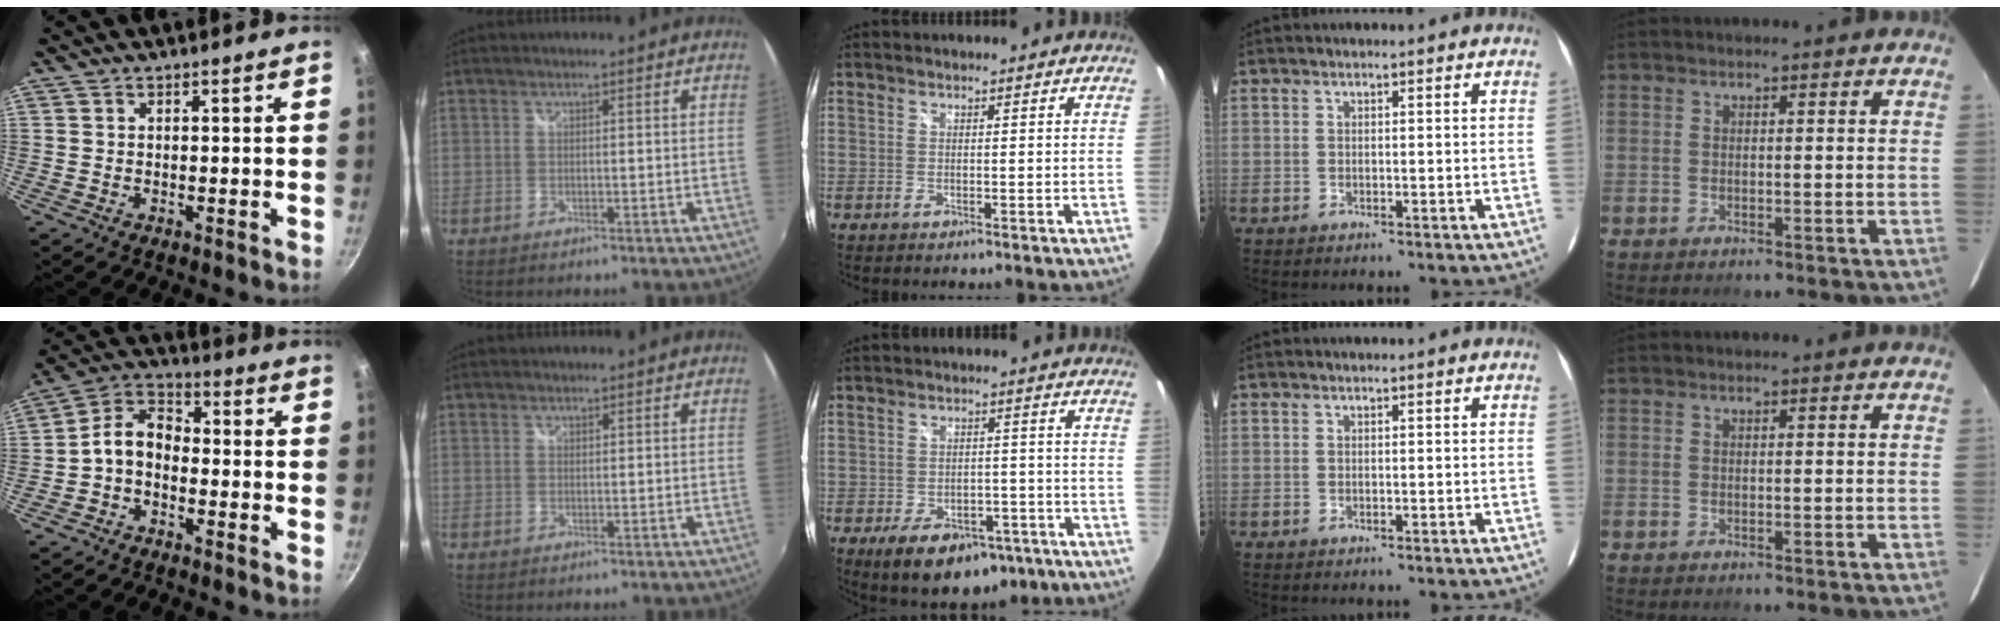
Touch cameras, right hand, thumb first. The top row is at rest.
{"thumb": {"total": 7.5, "force": [-2.2, 5.1, 5.0], "torque": [-0.080, 0.045, -0.060]}, "middle": {"total": 14.6, "force": [-9.3, 7.9, 8.0], "torque": [-0.155, 0.001, -0.120]}}